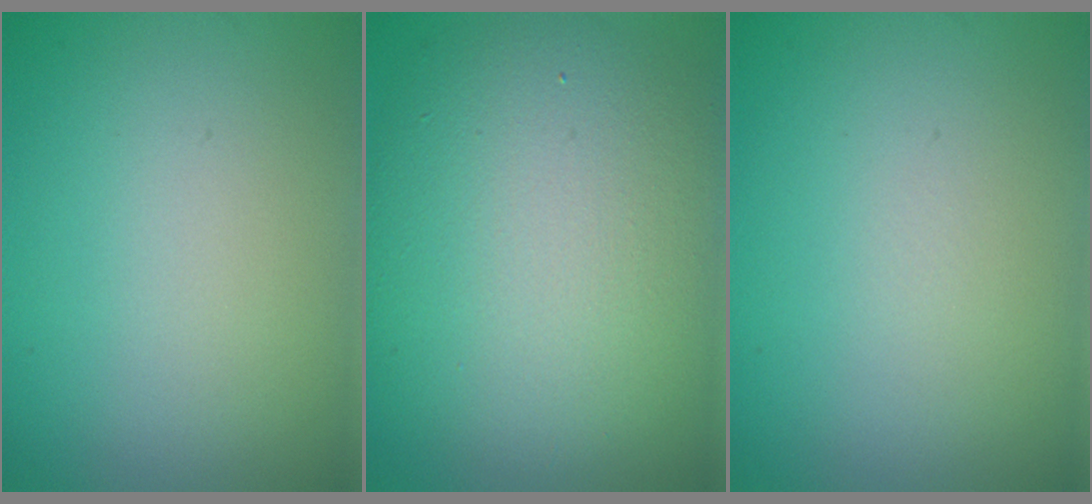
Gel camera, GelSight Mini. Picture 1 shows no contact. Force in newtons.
{"total": 11.2, "press": 11.2, "slide": 0.6}
{"total": 0.0}